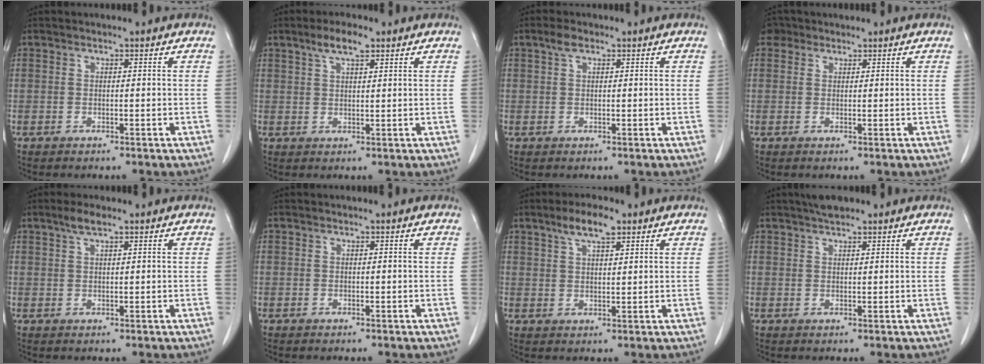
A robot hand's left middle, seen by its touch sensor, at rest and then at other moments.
{"total": 4.2, "force": [2.8, 1.0, 3.0], "torque": [-0.063, 0.007, 0.051]}
{"total": 1.7, "force": [1.1, 0.8, 1.1], "torque": [-0.025, 0.010, 0.020]}
{"total": 2.0, "force": [1.4, 1.5, 0.1], "torque": [0.001, 0.010, 0.022]}
{"total": 2.5, "force": [1.8, 0.4, 1.7], "torque": [-0.040, 0.006, 0.035]}
{"total": 0.0}
{"total": 5.4, "force": [3.5, 1.4, 3.8], "torque": [-0.076, 0.008, 0.062]}
{"total": 3.0, "force": [2.4, 0.7, 1.6], "torque": [-0.032, 0.010, 0.042]}